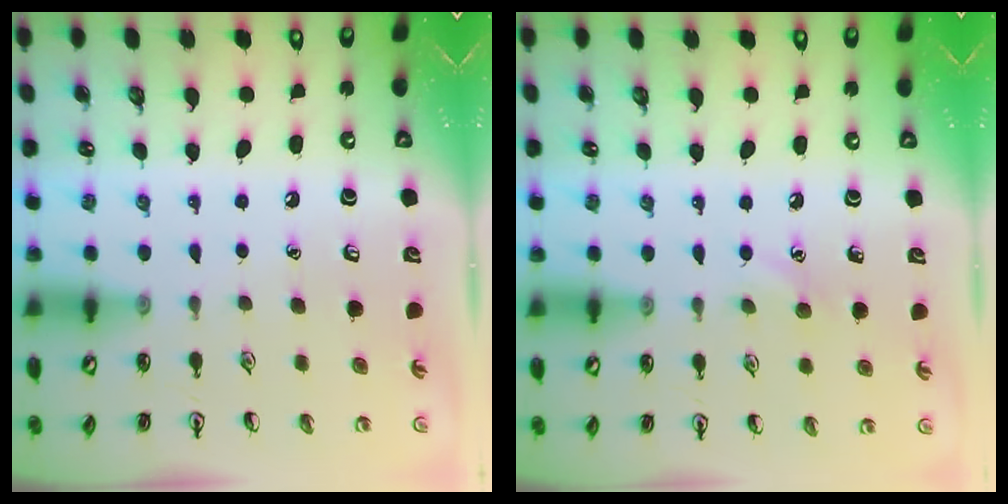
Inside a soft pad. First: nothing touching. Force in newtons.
{"total": 5.9, "press": 5.7, "slide": 1.7}